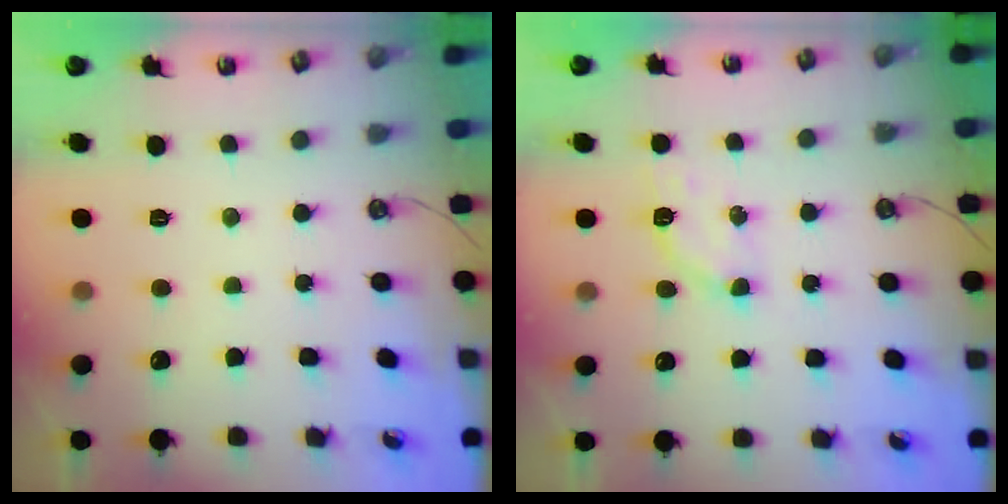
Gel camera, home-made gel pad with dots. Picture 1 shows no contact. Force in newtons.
{"total": 3.8, "press": 3.8, "slide": 0.5}